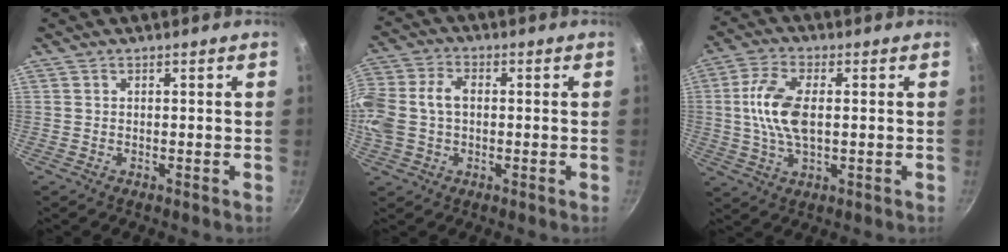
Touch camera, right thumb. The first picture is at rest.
{"total": 14.0, "force": [0.0, 10.1, 9.7], "torque": [-0.214, 0.031, -0.009]}
{"total": 10.4, "force": [0.7, 5.3, 8.9], "torque": [-0.176, 0.010, 0.007]}